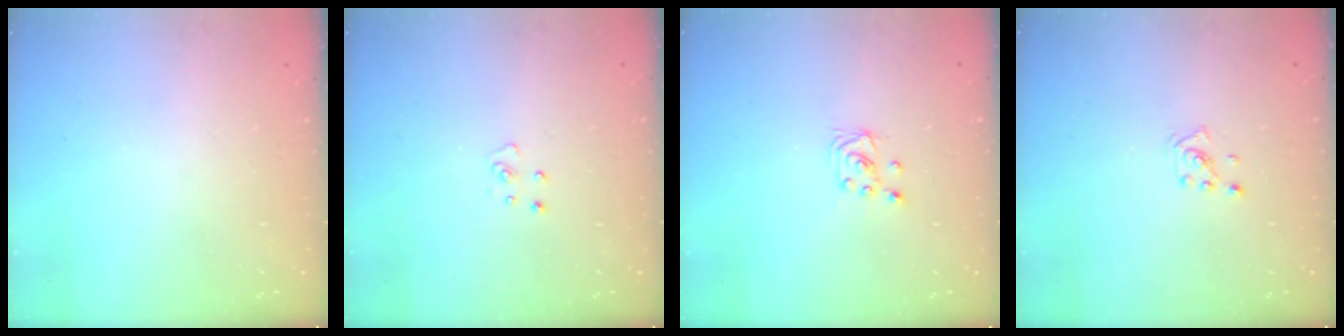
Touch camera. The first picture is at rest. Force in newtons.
{"total": 3.9, "press": 3.9, "slide": 0.3}
{"total": 2.0, "press": 2.0, "slide": 0.2}
{"total": 2.0, "press": 2.0, "slide": 0.6}